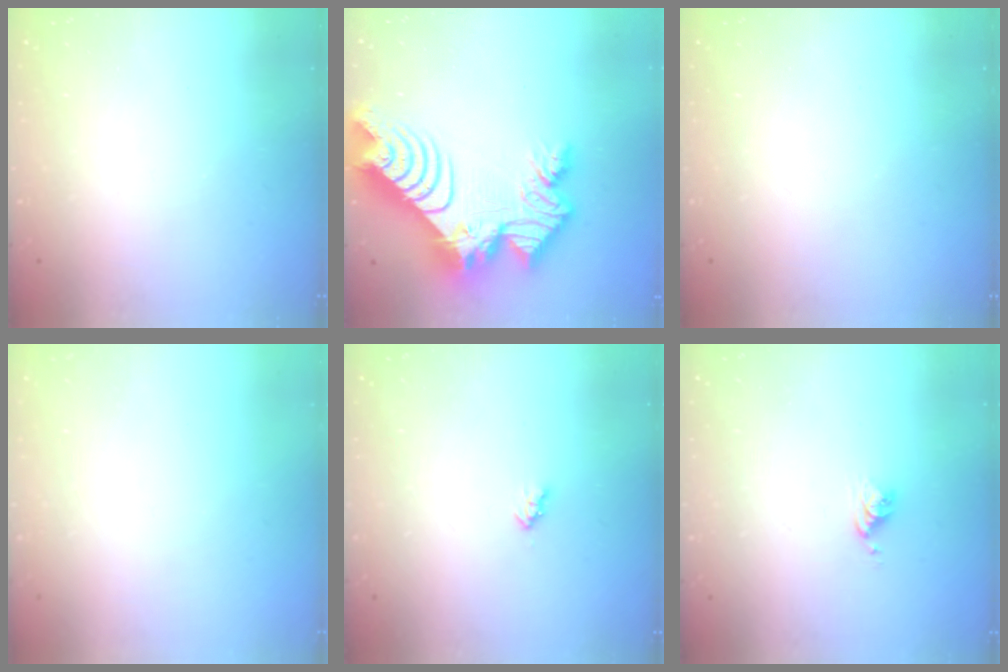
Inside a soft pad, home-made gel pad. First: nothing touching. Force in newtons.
{"total": 21.2, "press": 21.1, "slide": 2.1}
{"total": 0.0}
{"total": 0.0}
{"total": 2.2, "press": 2.1, "slide": 0.4}
{"total": 4.3, "press": 4.2, "slide": 0.5}